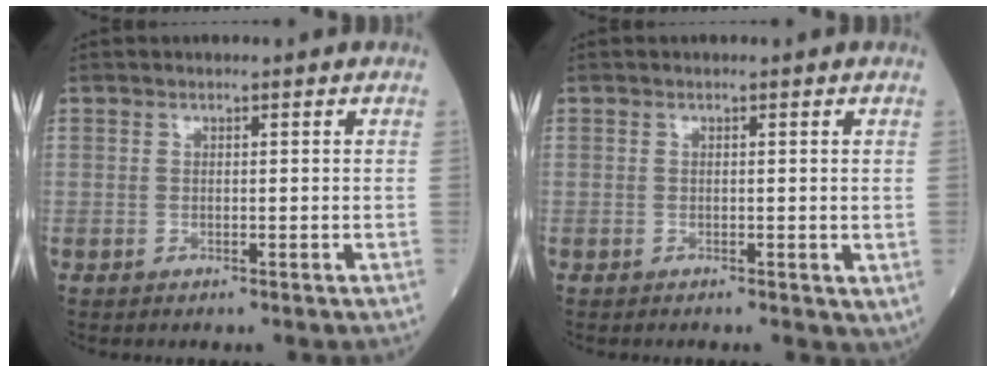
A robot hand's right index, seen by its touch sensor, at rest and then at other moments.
{"total": 1.3, "force": [-0.2, 0.7, 1.0], "torque": [-0.007, -0.001, -0.005]}